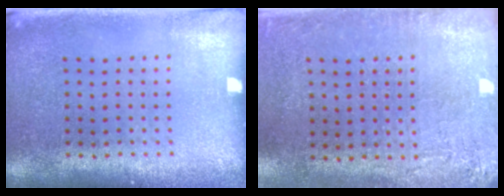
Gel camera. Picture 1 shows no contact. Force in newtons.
{"total": 2.8, "press": 2.3, "slide": 1.5}